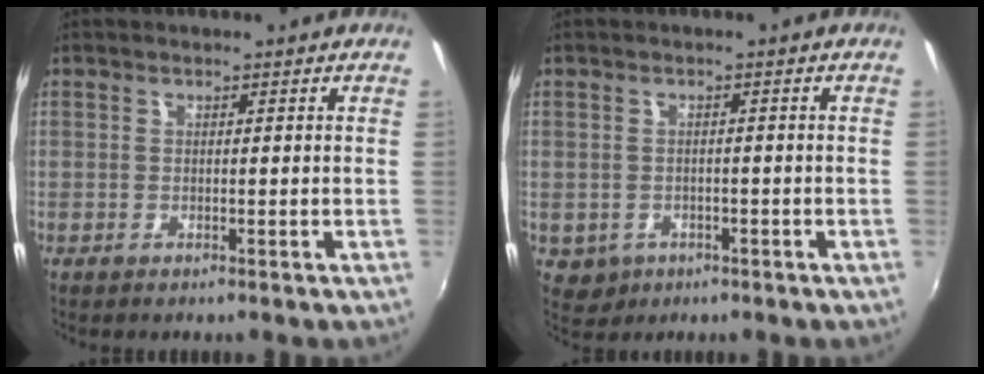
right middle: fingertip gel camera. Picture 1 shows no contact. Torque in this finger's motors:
{"motor_torque": [0.25, -0.21, -0.03, -0.01]}